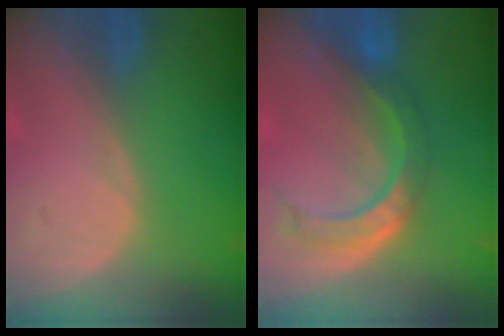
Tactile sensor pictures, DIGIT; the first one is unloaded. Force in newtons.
{"total": 7.5, "press": 7.0, "slide": 2.7}